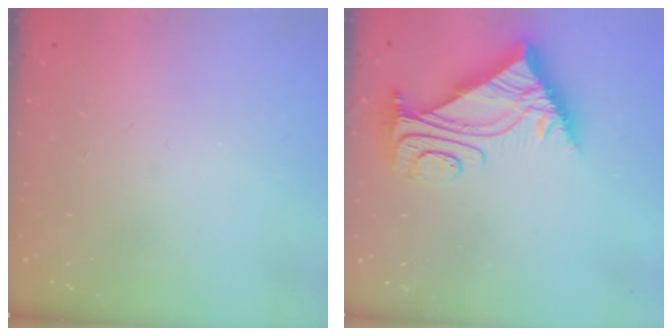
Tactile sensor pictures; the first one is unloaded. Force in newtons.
{"total": 10.8, "press": 10.7, "slide": 0.9}